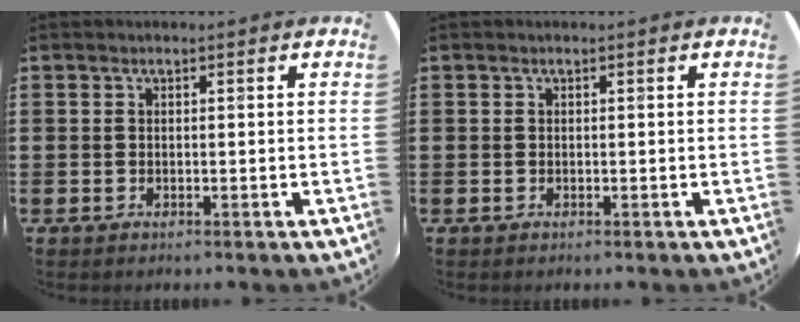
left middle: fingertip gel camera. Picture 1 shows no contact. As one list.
[{"total": 0.0}]